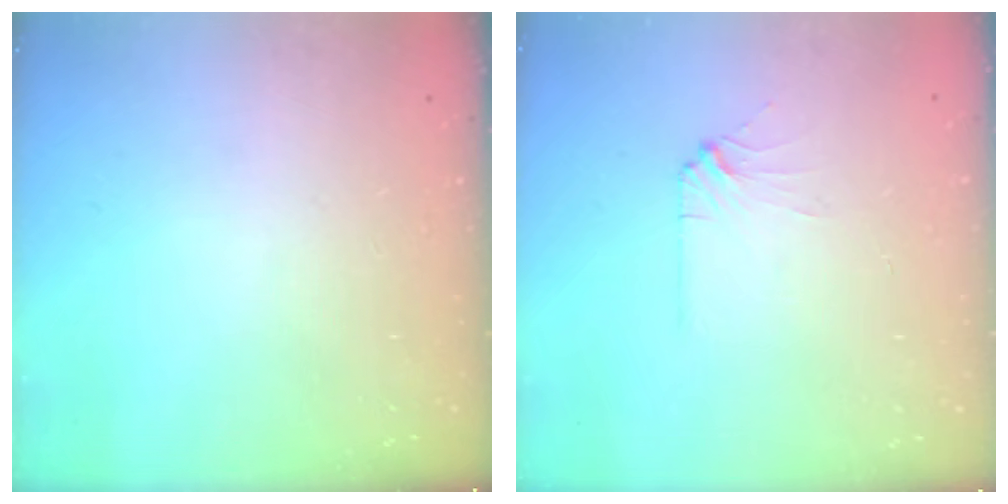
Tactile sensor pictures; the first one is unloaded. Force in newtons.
{"total": 2.9, "press": 2.8, "slide": 0.5}